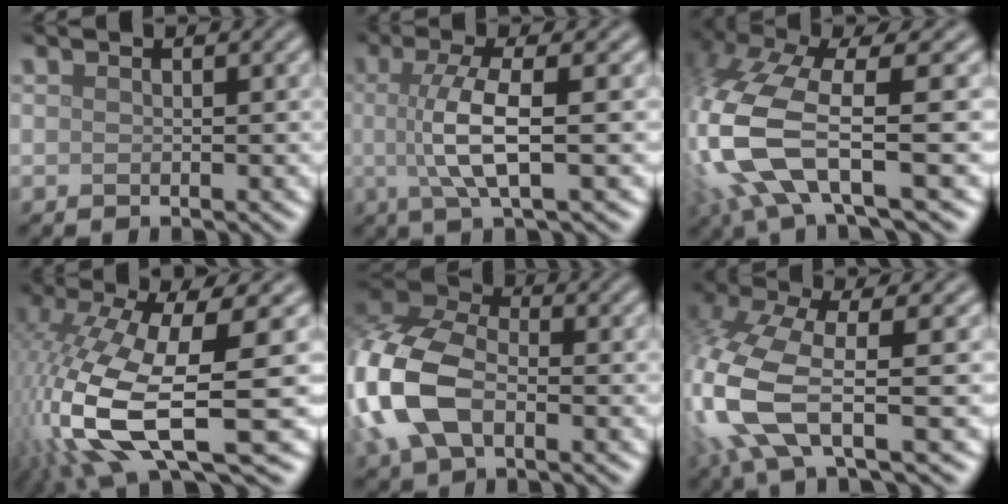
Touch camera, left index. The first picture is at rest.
{"total": 5.4, "force": [0.0, 1.4, 5.2], "torque": [-0.104, 0.001, -0.003]}
{"total": 11.5, "force": [-2.4, 4.4, 10.4], "torque": [-0.249, -0.020, -0.041]}
{"total": 13.6, "force": [-3.5, 4.1, 12.4], "torque": [-0.278, -0.016, -0.057]}
{"total": 11.1, "force": [-2.4, 7.0, 8.3], "torque": [-0.223, 0.000, -0.064]}
{"total": 7.8, "force": [-1.3, 2.8, 7.1], "torque": [-0.182, -0.007, -0.033]}